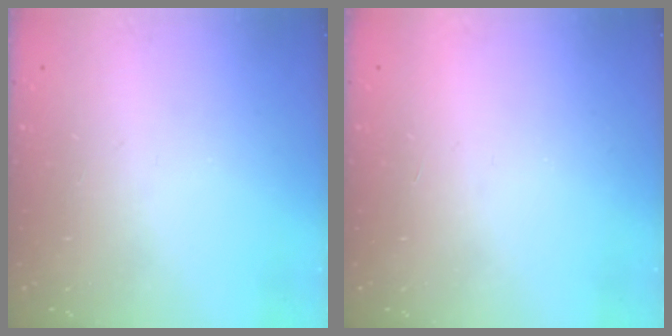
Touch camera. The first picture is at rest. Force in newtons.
{"total": 1.5, "press": 1.5, "slide": 0.1}